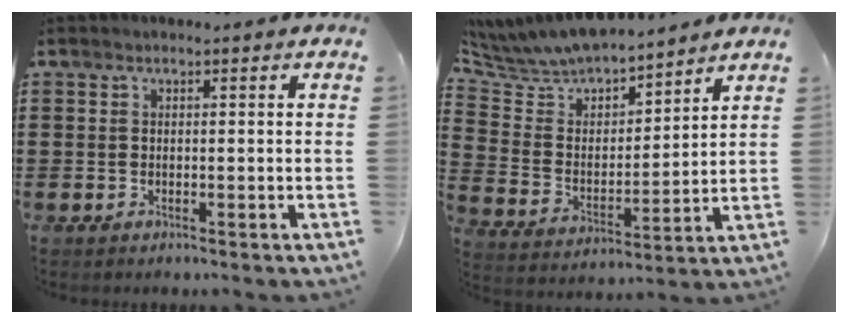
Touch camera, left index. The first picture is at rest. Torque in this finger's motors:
{"motor_torque": [0.21, 0.22, 0.61, 0.21]}